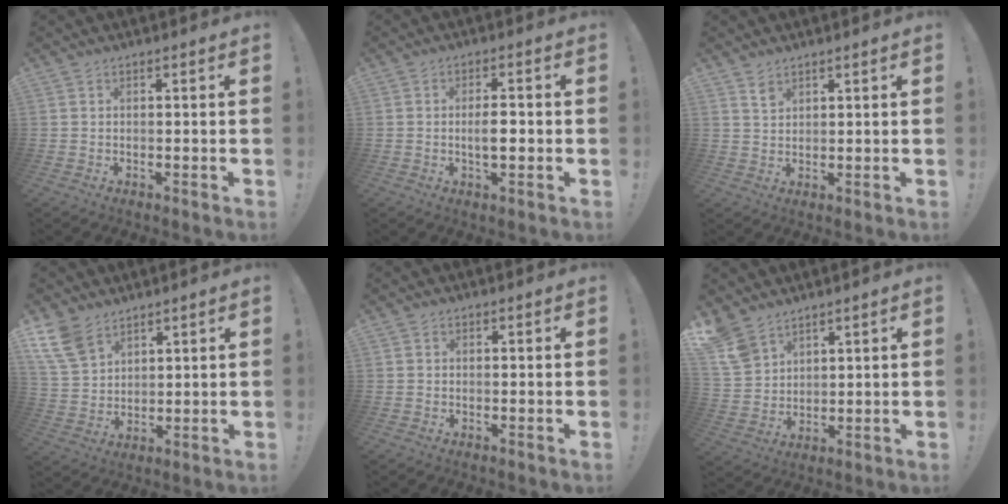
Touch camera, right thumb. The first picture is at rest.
{"total": 4.9, "force": [-0.8, 1.8, 4.5], "torque": [-0.069, -0.001, -0.018]}
{"total": 2.7, "force": [2.1, 1.4, 0.9], "torque": [-0.001, -0.017, 0.037]}
{"total": 10.3, "force": [7.2, 6.0, 4.4], "torque": [-0.103, -0.030, 0.145]}
{"total": 0.5, "force": [-0.2, 0.5, 0.1], "torque": [-0.001, 0.002, -0.004]}
{"total": 8.9, "force": [6.8, 5.0, 2.8], "torque": [-0.062, -0.041, 0.138]}